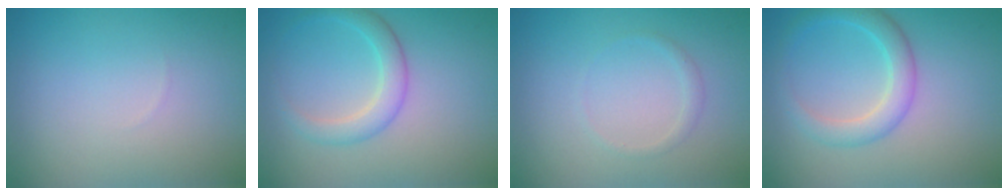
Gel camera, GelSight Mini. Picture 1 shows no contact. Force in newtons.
{"total": 2.8, "press": 2.8, "slide": 0.0}
{"total": 0.8, "press": 0.8, "slide": 0.1}
{"total": 3.2, "press": 3.2, "slide": 0.1}